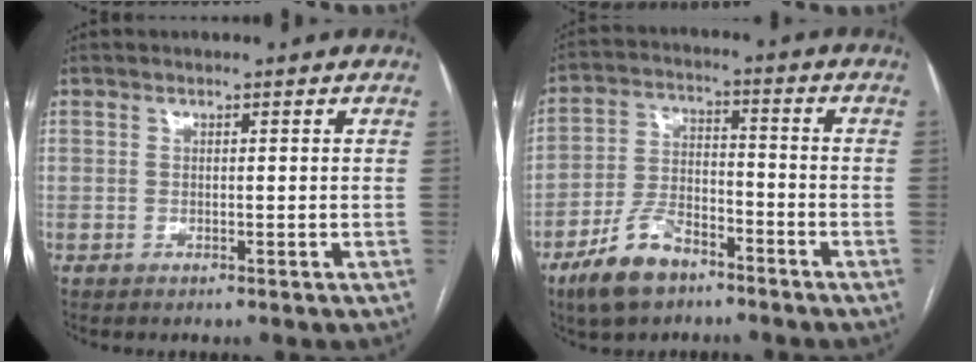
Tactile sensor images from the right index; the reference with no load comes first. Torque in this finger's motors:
{"motor_torque": [0.72, -0.91, -0.04, -0.09]}